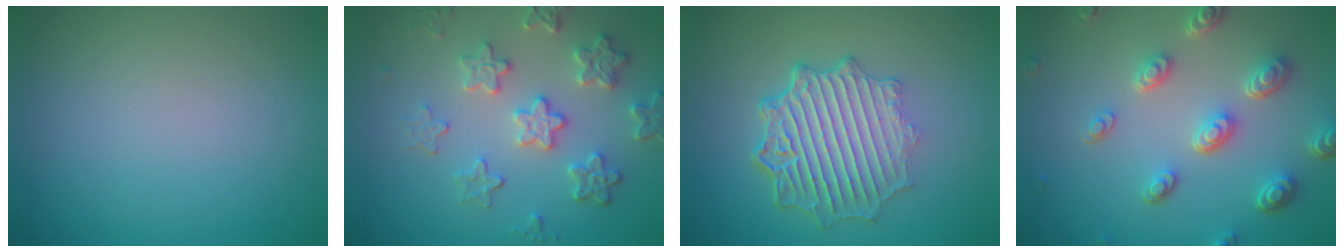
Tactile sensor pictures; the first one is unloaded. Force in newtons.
{"total": 4.7, "press": 4.0, "slide": 2.5}
{"total": 7.1, "press": 5.4, "slide": 4.7}
{"total": 5.4, "press": 4.0, "slide": 3.7}